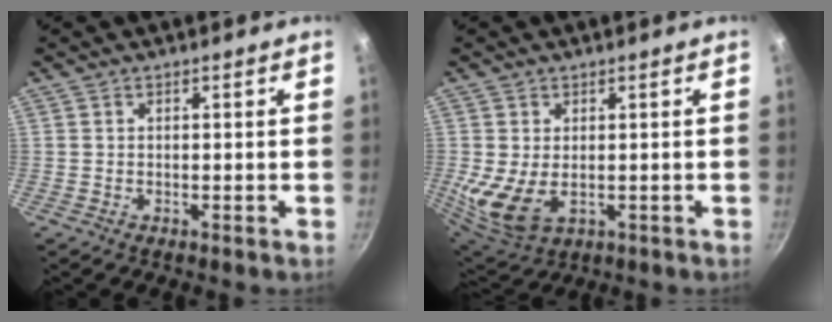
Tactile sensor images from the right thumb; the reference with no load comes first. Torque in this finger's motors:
{"motor_torque": [0.42, 1.04, 0.42, 0.17, 0.31]}